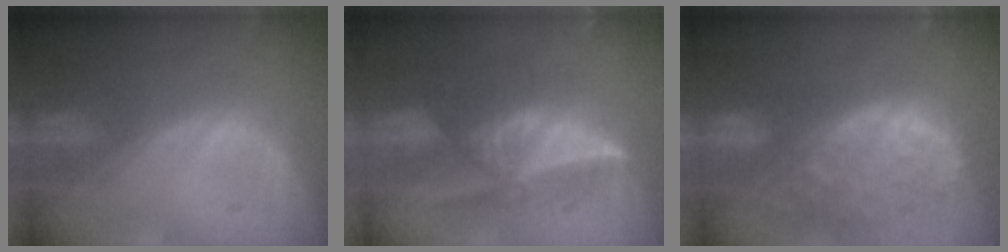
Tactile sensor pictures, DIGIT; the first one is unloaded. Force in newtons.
{"total": 6.5, "press": 6.4, "slide": 0.8}
{"total": 13.5, "press": 11.0, "slide": 7.8}